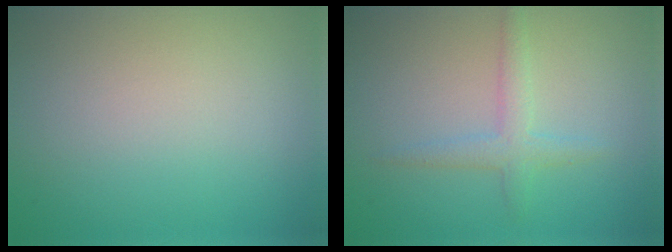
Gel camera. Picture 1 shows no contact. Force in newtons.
{"total": 2.2, "press": 2.2, "slide": 0.0}